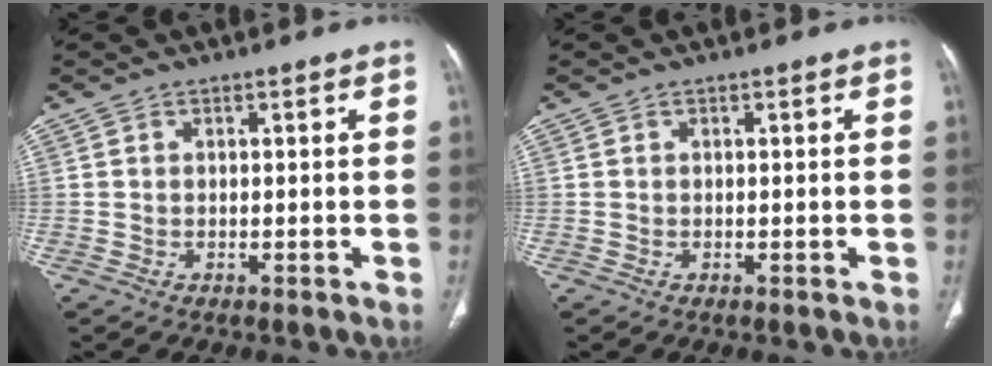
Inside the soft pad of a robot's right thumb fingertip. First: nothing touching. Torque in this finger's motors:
{"motor_torque": [-0.08, 0.08, -0.04, 0.04, 0.00]}